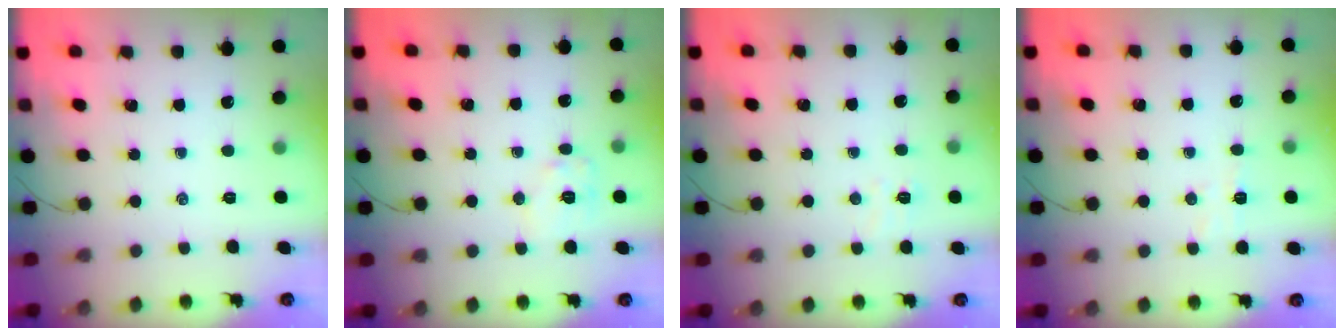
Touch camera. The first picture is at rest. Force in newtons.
{"total": 8.1, "press": 8.0, "slide": 0.5}
{"total": 4.2, "press": 4.1, "slide": 0.9}
{"total": 3.5, "press": 3.4, "slide": 1.0}